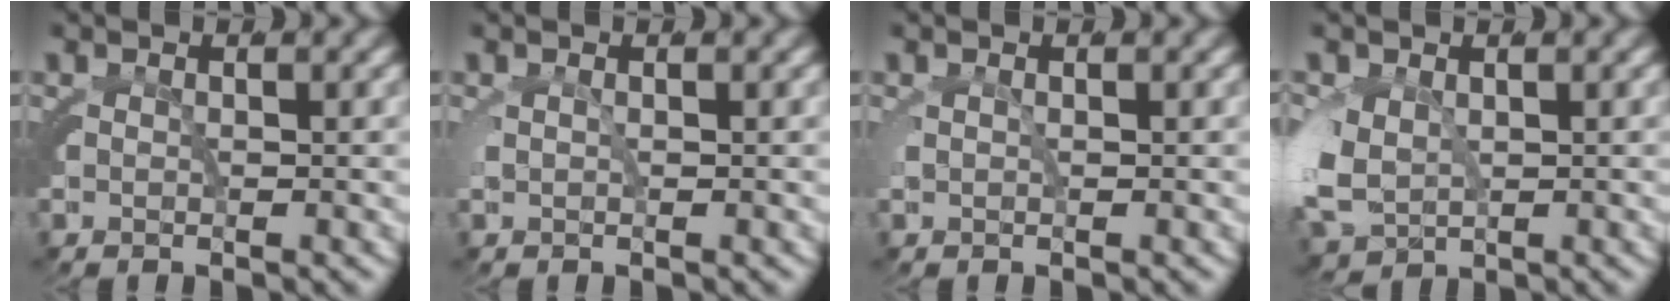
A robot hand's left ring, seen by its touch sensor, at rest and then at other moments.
{"total": 0.0}
{"total": 0.0}
{"total": 4.4, "force": [-0.4, 3.5, 2.7], "torque": [-0.090, -0.036, 0.020]}